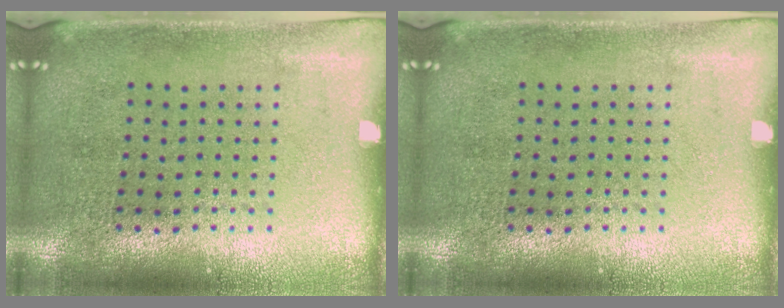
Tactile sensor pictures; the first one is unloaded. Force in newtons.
{"total": 0.0}